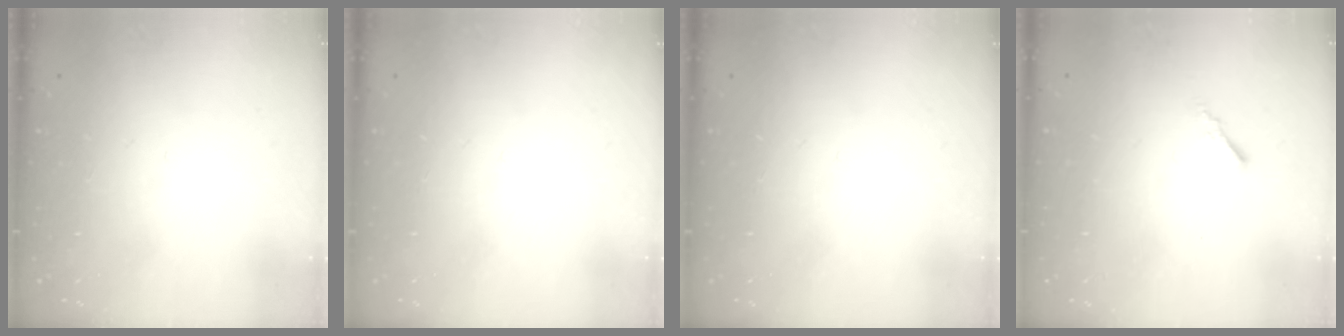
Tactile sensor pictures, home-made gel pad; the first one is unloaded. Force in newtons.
{"total": 0.0}
{"total": 0.0}
{"total": 0.5, "press": 0.4, "slide": 0.3}